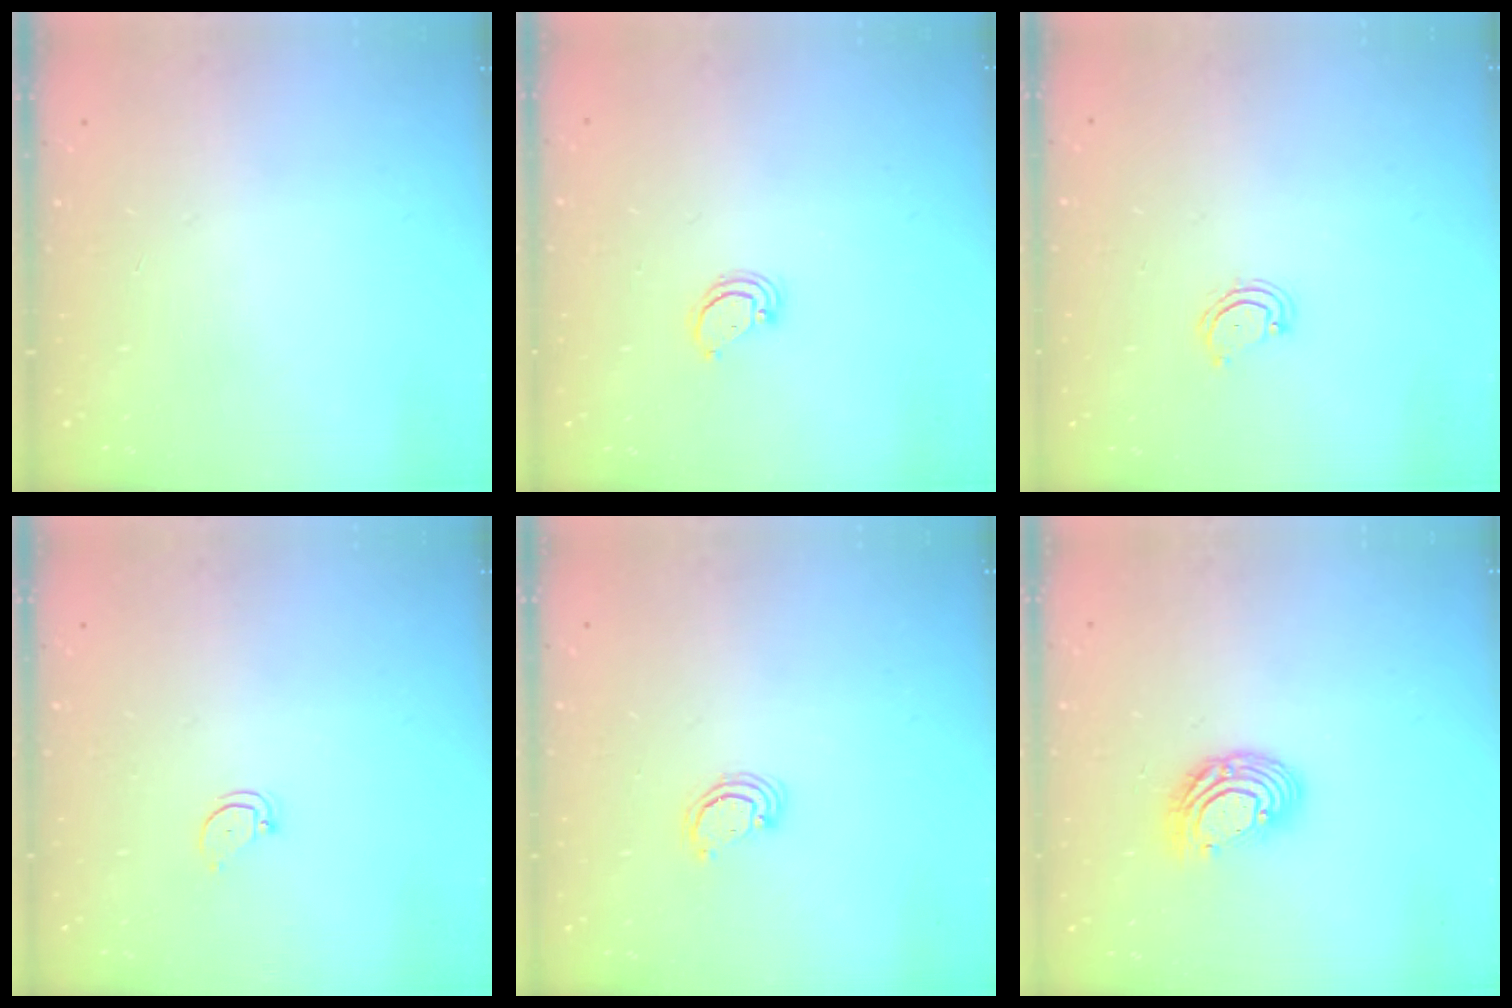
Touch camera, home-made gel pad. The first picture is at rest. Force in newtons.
{"total": 2.8, "press": 2.8, "slide": 0.2}
{"total": 3.9, "press": 3.9, "slide": 0.3}
{"total": 2.3, "press": 2.3, "slide": 0.2}
{"total": 2.6, "press": 2.5, "slide": 0.3}
{"total": 9.9, "press": 9.9, "slide": 0.8}